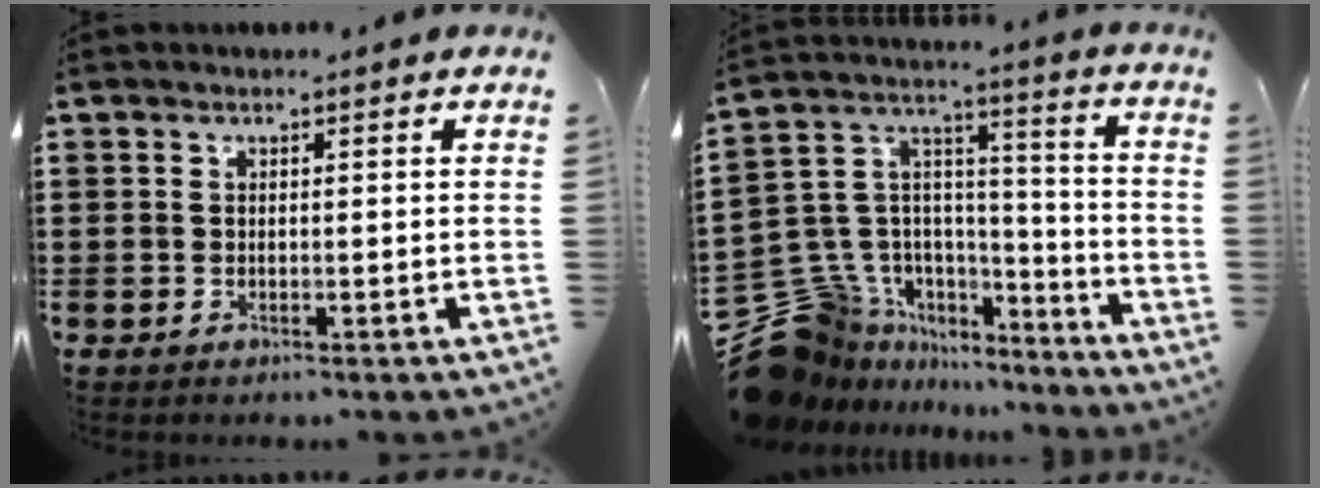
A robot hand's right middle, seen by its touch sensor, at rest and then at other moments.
{"total": 11.7, "force": [-7.5, 8.8, 1.9], "torque": [-0.082, 0.008, -0.132]}